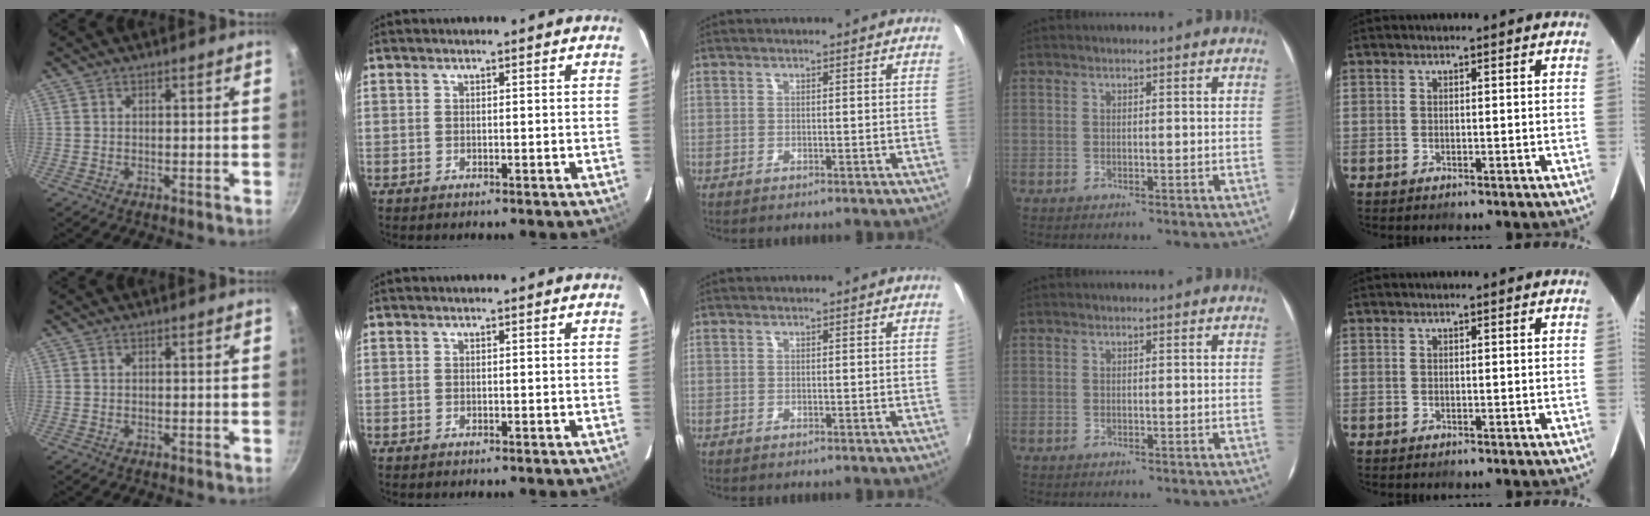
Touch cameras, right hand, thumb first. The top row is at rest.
{}